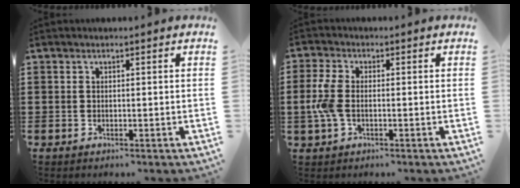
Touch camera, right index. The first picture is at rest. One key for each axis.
{"total": 5.0, "fx": -0.7, "fy": 2.7, "fz": 4.2, "tx": -0.112, "ty": -0.006, "tz": -0.020}